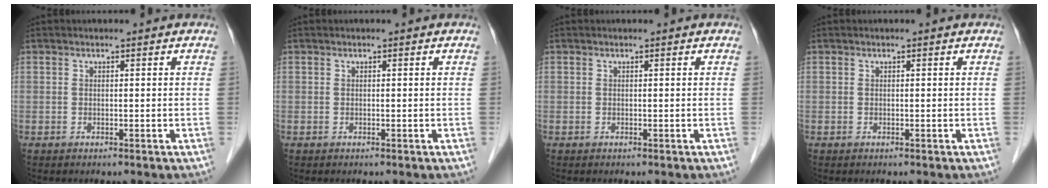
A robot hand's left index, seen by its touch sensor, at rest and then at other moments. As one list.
[{"total": 0.0}, {"total": 0.0}, {"total": 0.0}]